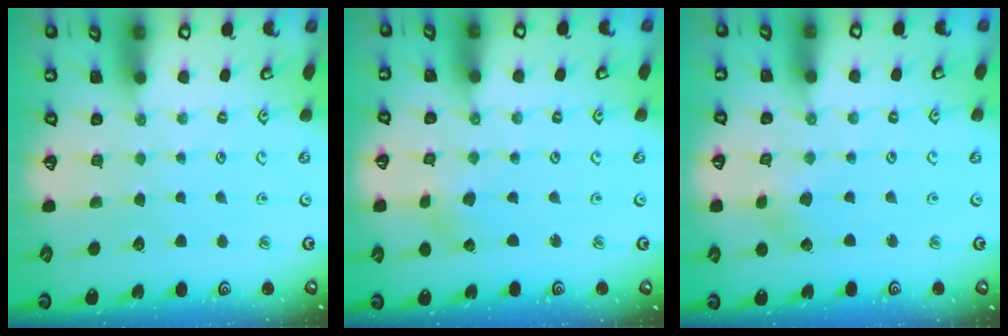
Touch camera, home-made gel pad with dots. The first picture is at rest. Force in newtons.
{"total": 0.0}
{"total": 2.7, "press": 2.7, "slide": 0.4}